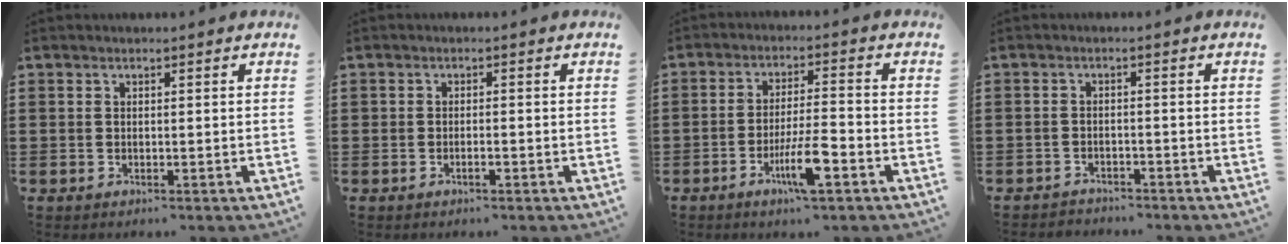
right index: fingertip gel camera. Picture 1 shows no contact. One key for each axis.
{"total": 1.0, "fx": -0.6, "fy": 0.2, "fz": 0.7, "tx": -0.016, "ty": -0.005, "tz": -0.009}
{"total": 7.3, "fx": -3.3, "fy": 1.1, "fz": 6.4, "tx": -0.128, "ty": -0.012, "tz": -0.060}
{"total": 1.8, "fx": -1.8, "fy": 0.4, "fz": -0.2, "tx": -0.003, "ty": 0.002, "tz": -0.041}